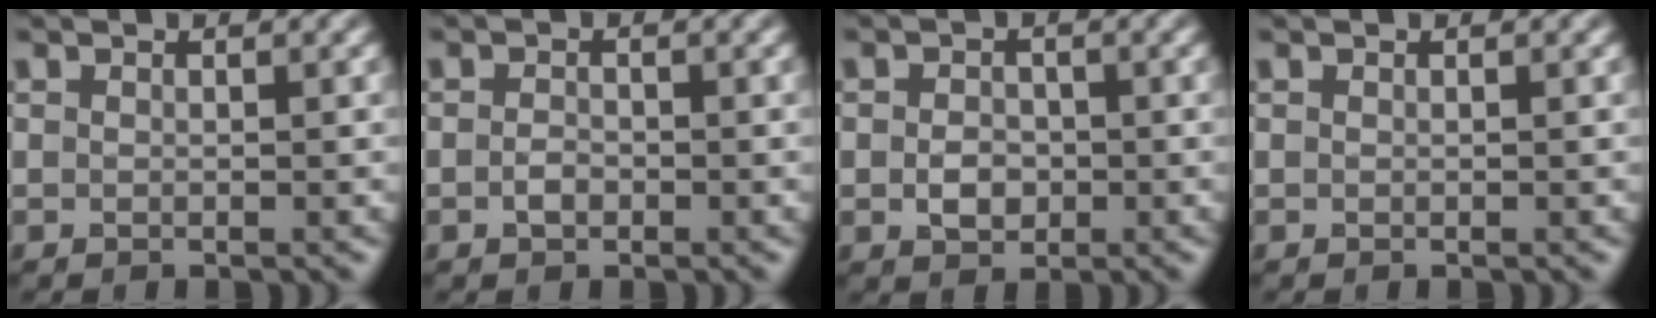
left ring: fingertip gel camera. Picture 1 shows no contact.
{"total": 1.1, "force": [-0.4, 0.7, 0.7], "torque": [-0.017, -0.001, -0.010]}
{"total": 2.3, "force": [-0.5, 1.7, 1.4], "torque": [-0.025, -0.002, -0.011]}
{"total": 0.0}